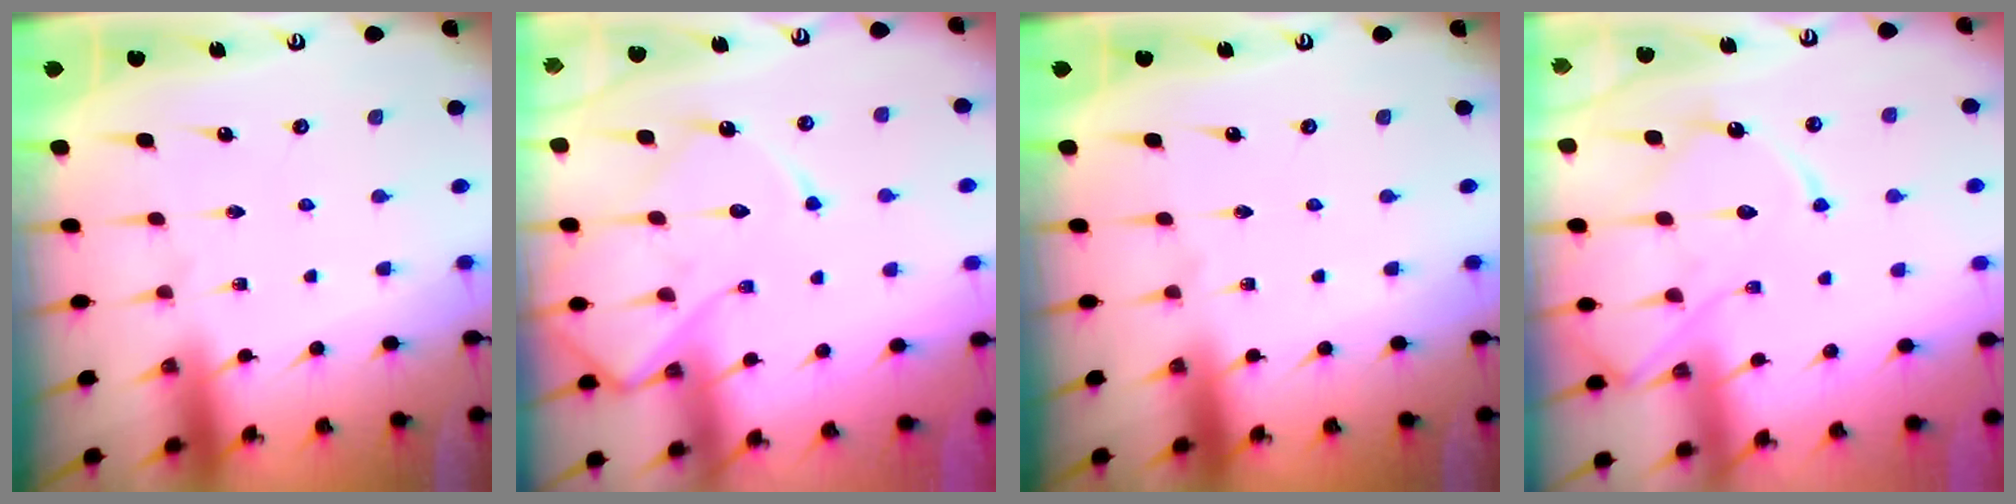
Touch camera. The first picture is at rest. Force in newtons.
{"total": 13.8, "press": 13.7, "slide": 1.3}
{"total": 0.0}
{"total": 12.7, "press": 12.6, "slide": 1.0}